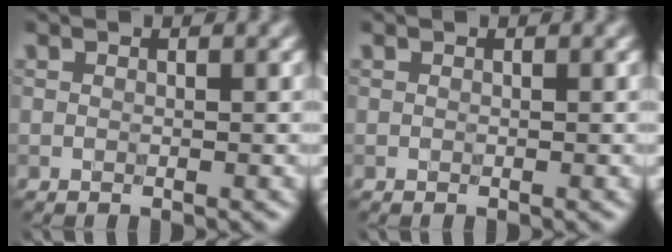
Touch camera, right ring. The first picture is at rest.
{"total": 0.0}